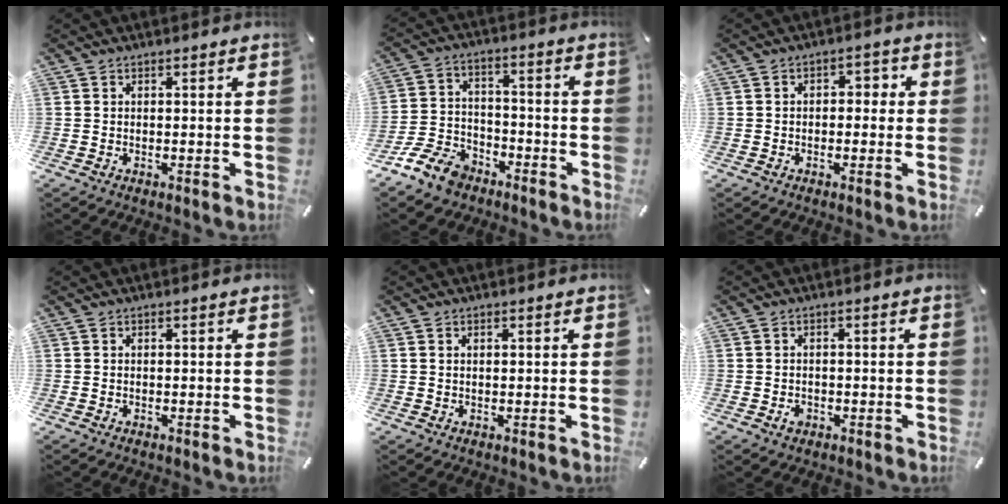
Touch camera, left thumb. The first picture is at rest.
{"total": 11.2, "force": [-7.8, 6.6, 4.5], "torque": [-0.087, 0.053, -0.144]}
{"total": 2.6, "force": [-1.1, 1.8, 1.6], "torque": [-0.032, 0.015, -0.025]}
{"total": 0.0}
{"total": 0.7, "force": [0.2, 0.4, 0.5], "torque": [-0.011, 0.003, 0.003]}
{"total": 1.9, "force": [-0.7, 1.4, 1.0], "torque": [-0.019, 0.005, -0.015]}